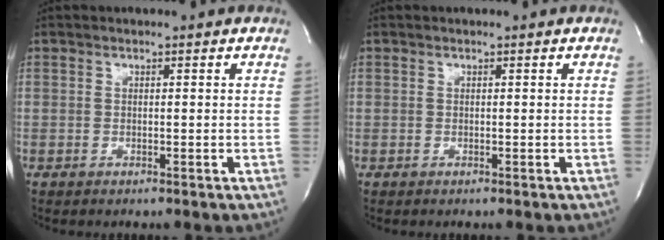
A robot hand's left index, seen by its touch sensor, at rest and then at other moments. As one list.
[{"total": 0.0}]